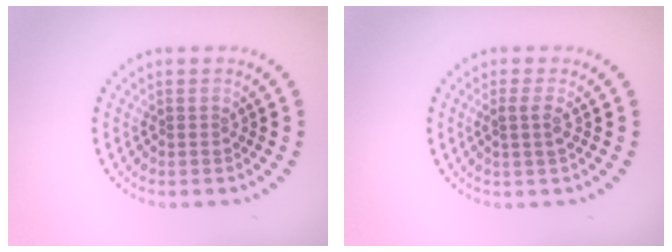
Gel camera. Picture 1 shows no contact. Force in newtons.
{"total": 1.4, "press": 1.0, "slide": 0.9}